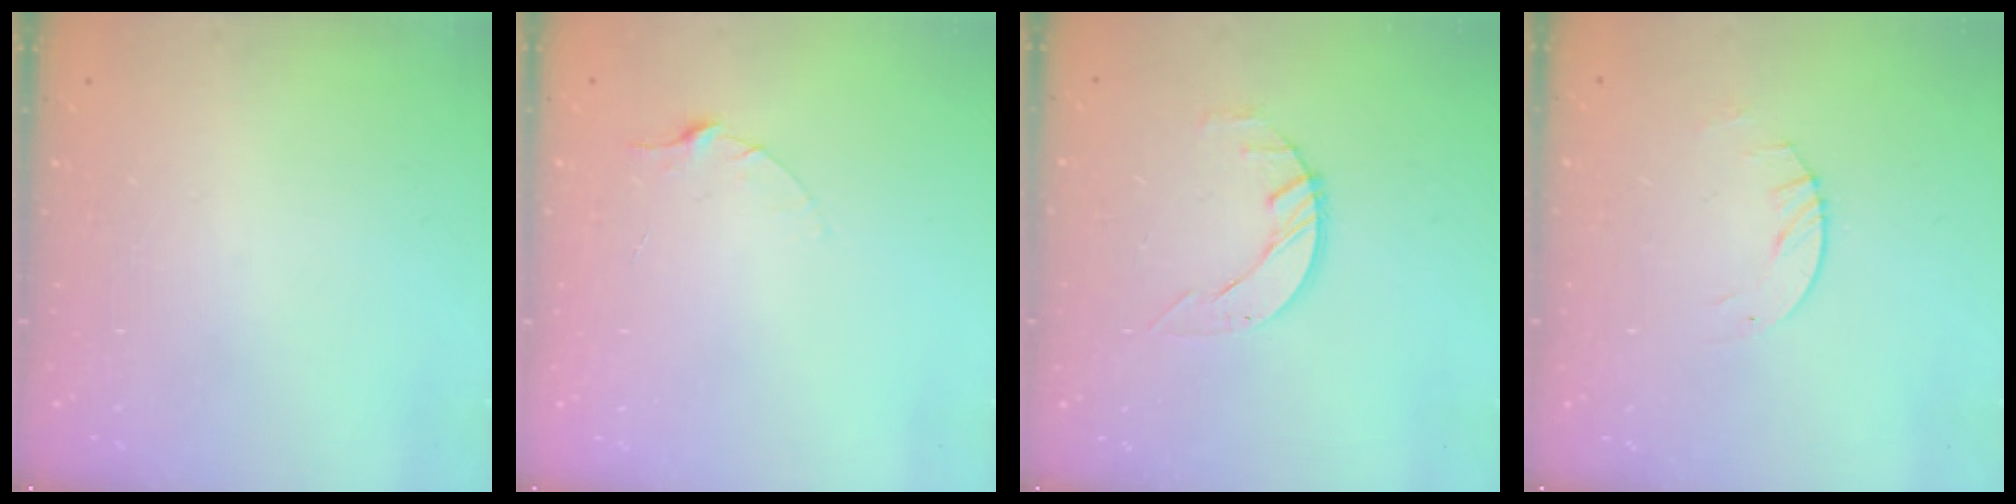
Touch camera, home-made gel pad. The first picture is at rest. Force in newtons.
{"total": 5.2, "press": 5.2, "slide": 0.5}
{"total": 2.7, "press": 2.7, "slide": 0.3}
{"total": 2.8, "press": 2.8, "slide": 0.4}